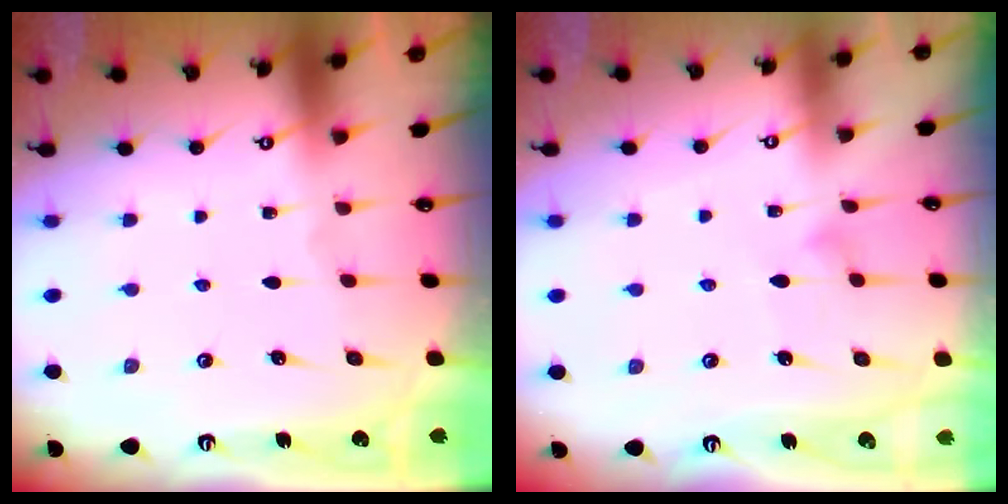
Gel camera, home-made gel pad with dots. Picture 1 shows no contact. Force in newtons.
{"total": 6.1, "press": 6.1, "slide": 0.3}